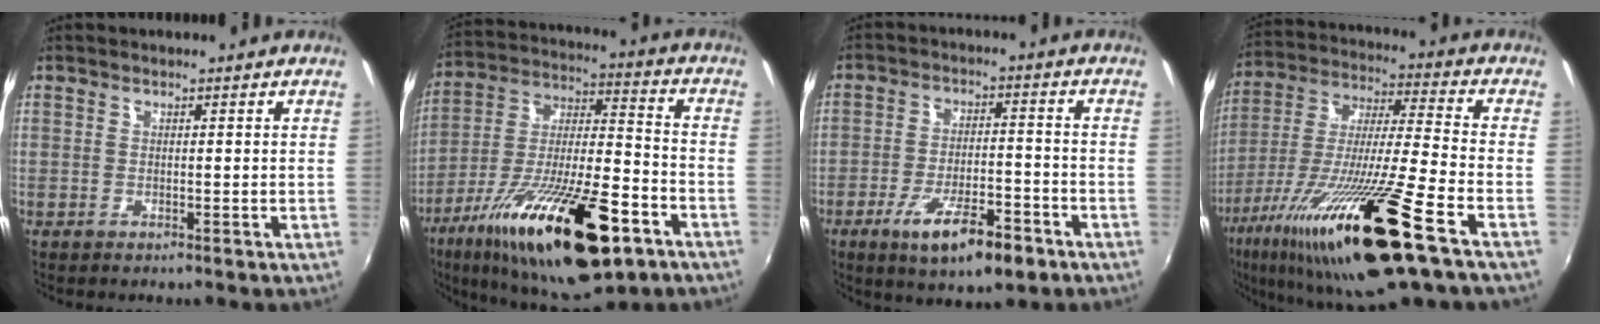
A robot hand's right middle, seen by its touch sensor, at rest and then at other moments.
{"total": 27.1, "force": [-14.1, 8.2, 21.7], "torque": [-0.375, -0.042, -0.229]}
{"total": 11.6, "force": [-6.7, 3.4, 8.9], "torque": [-0.169, -0.015, -0.105]}
{"total": 25.0, "force": [-13.8, 1.1, 20.8], "torque": [-0.391, -0.050, -0.247]}